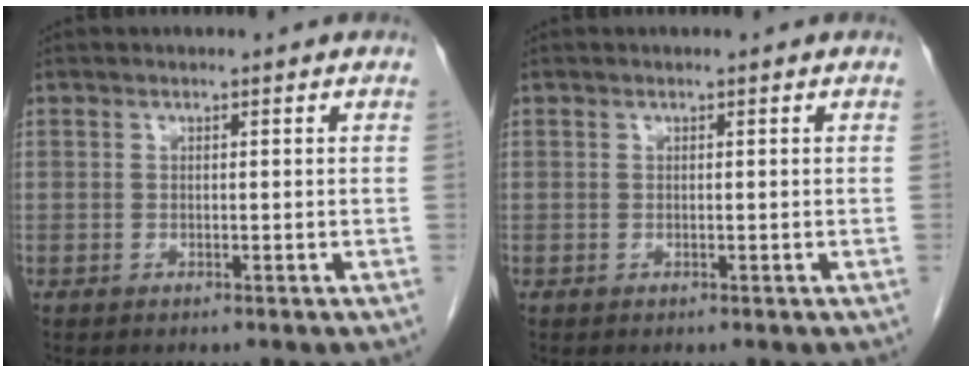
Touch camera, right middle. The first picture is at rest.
{"total": 0.0}